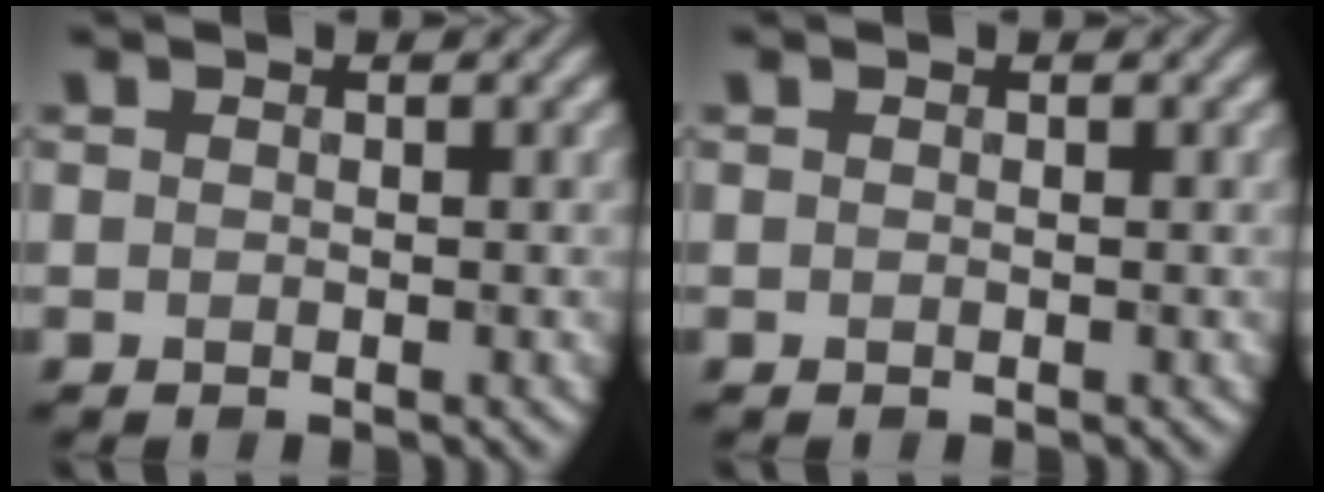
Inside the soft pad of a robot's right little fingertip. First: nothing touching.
{"total": 0.0}